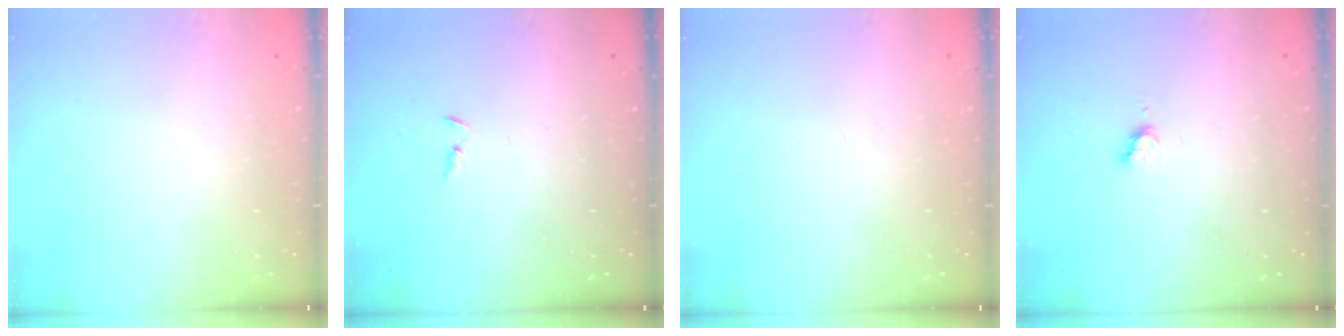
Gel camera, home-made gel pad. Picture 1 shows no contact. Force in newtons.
{"total": 1.3, "press": 1.2, "slide": 0.3}
{"total": 0.0}
{"total": 2.8, "press": 2.8, "slide": 0.3}